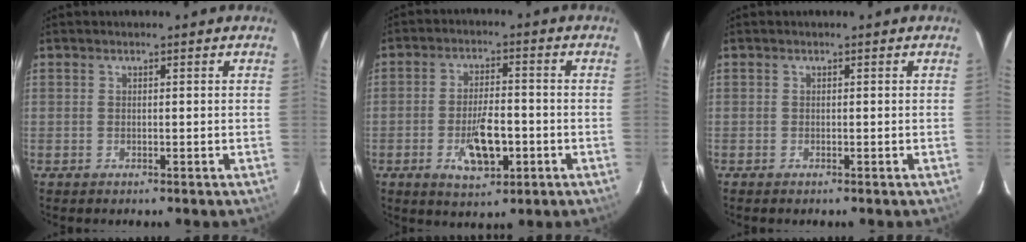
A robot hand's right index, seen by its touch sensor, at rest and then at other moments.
{"total": 8.8, "force": [-3.0, 3.7, 7.4], "torque": [-0.144, -0.004, -0.043]}
{"total": 0.0}